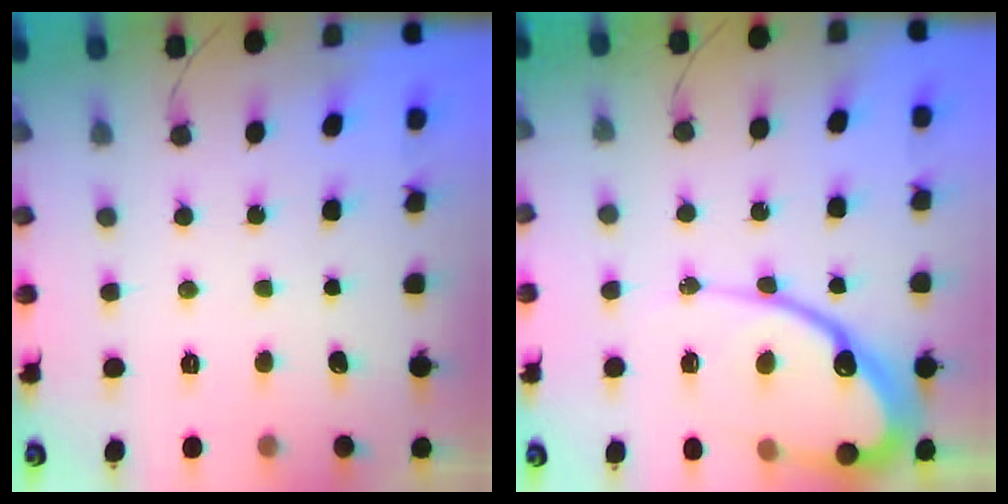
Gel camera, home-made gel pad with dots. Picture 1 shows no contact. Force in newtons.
{"total": 16.8, "press": 16.8, "slide": 1.1}